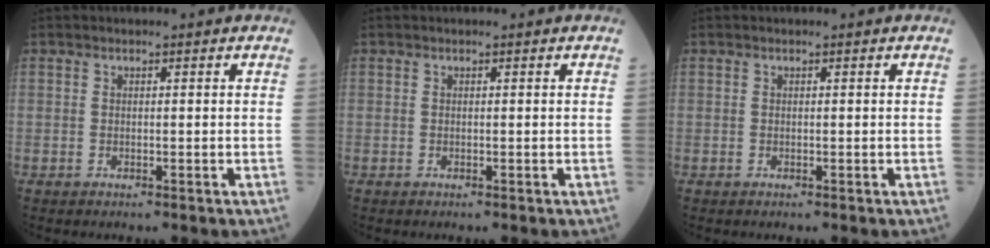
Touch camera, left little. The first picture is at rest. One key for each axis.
{"total": 0.0}
{"total": 0.0}